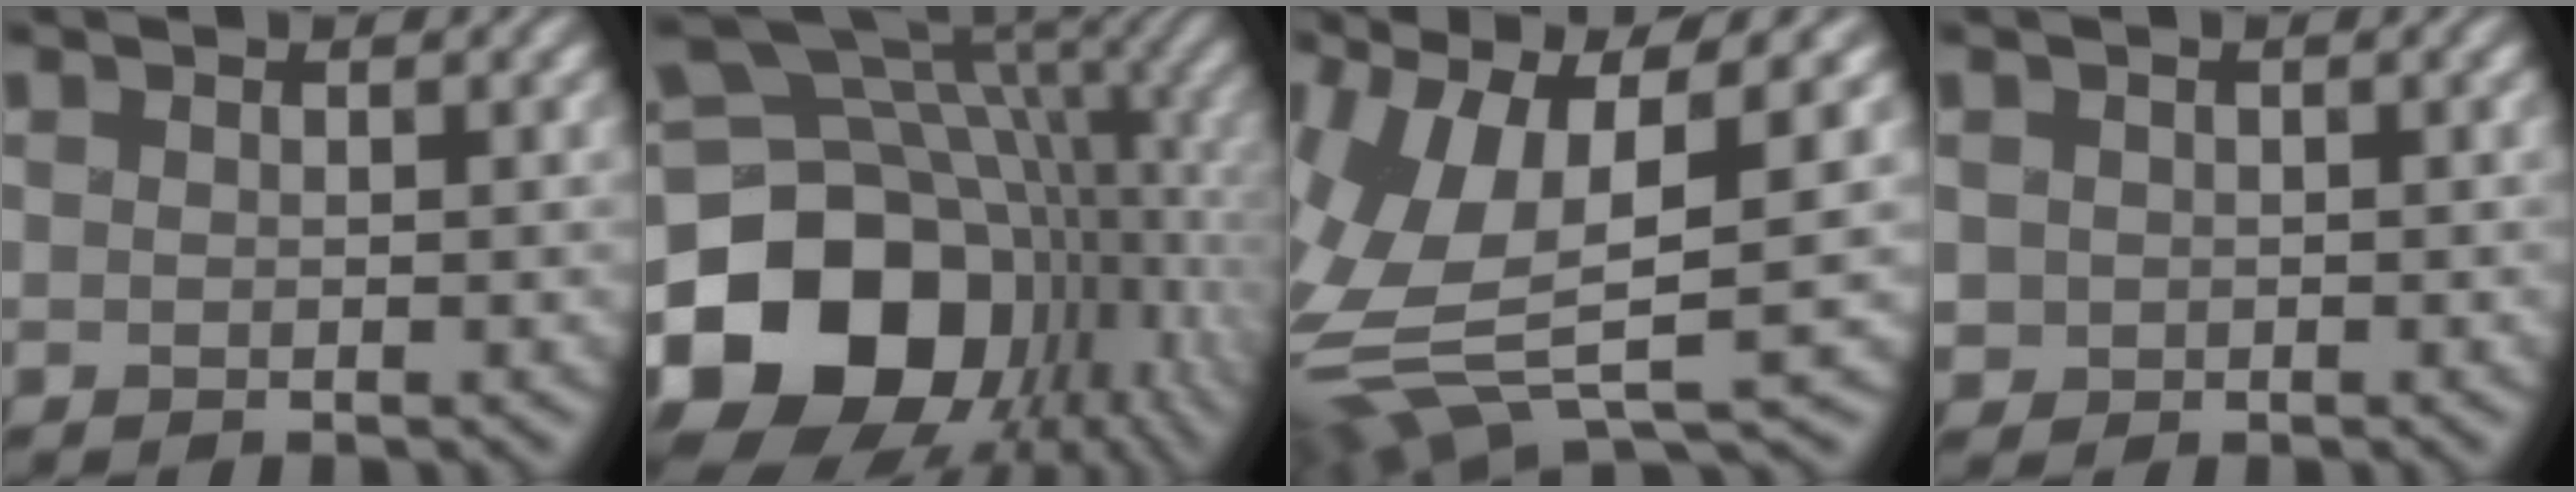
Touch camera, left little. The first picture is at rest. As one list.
[{"total": 20.1, "force": [-5.9, 14.6, 12.4], "torque": [-0.253, -0.010, -0.099]}, {"total": 11.2, "force": [0.8, 4.4, 10.2], "torque": [-0.225, -0.009, 0.018]}, {"total": 1.2, "force": [0.1, 1.1, 0.1], "torque": [-0.006, -0.004, 0.003]}]